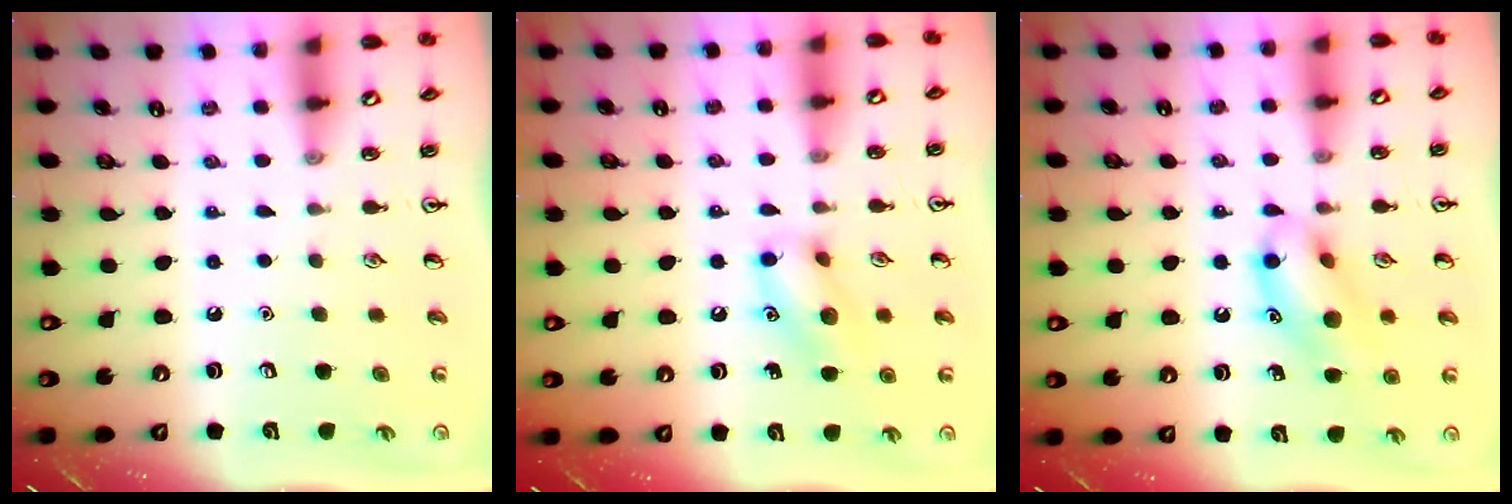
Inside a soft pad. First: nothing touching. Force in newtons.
{"total": 10.8, "press": 10.7, "slide": 1.3}
{"total": 12.8, "press": 12.5, "slide": 2.5}